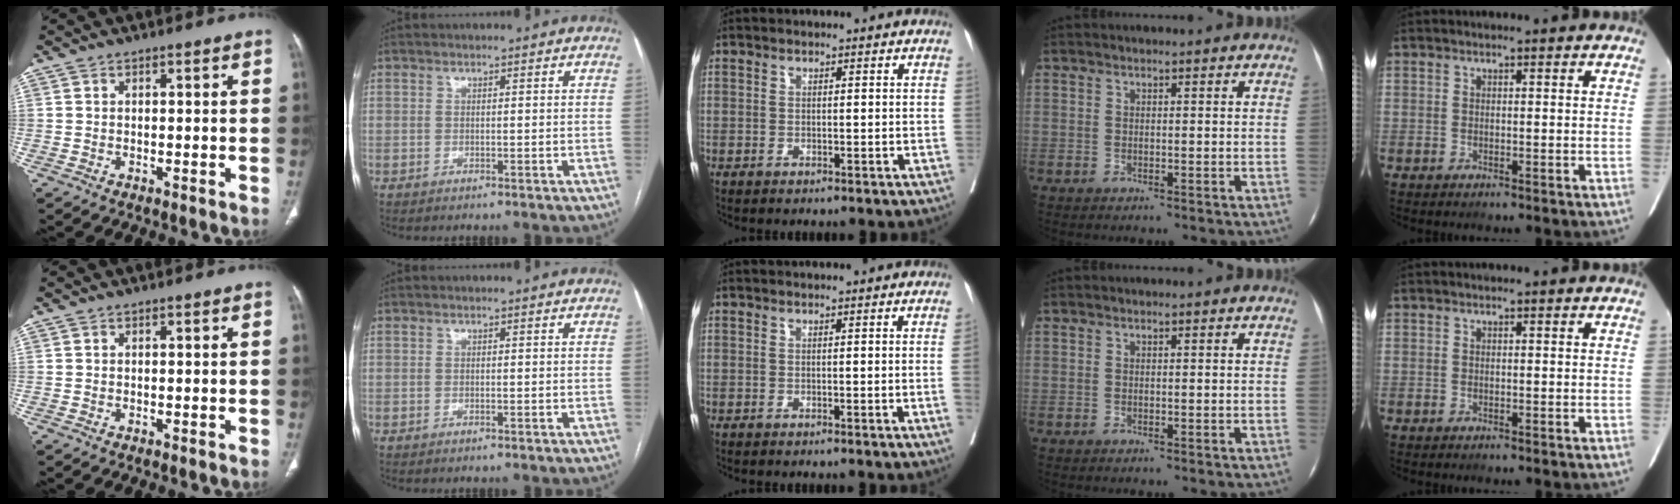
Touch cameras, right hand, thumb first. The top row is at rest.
{"middle": {"total": 1.2, "force": [-0.2, -0.5, 1.1], "torque": [-0.010, -0.001, -0.001]}}